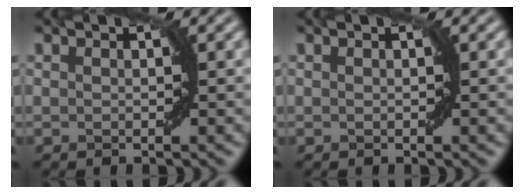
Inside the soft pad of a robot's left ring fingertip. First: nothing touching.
{"total": 0.0}